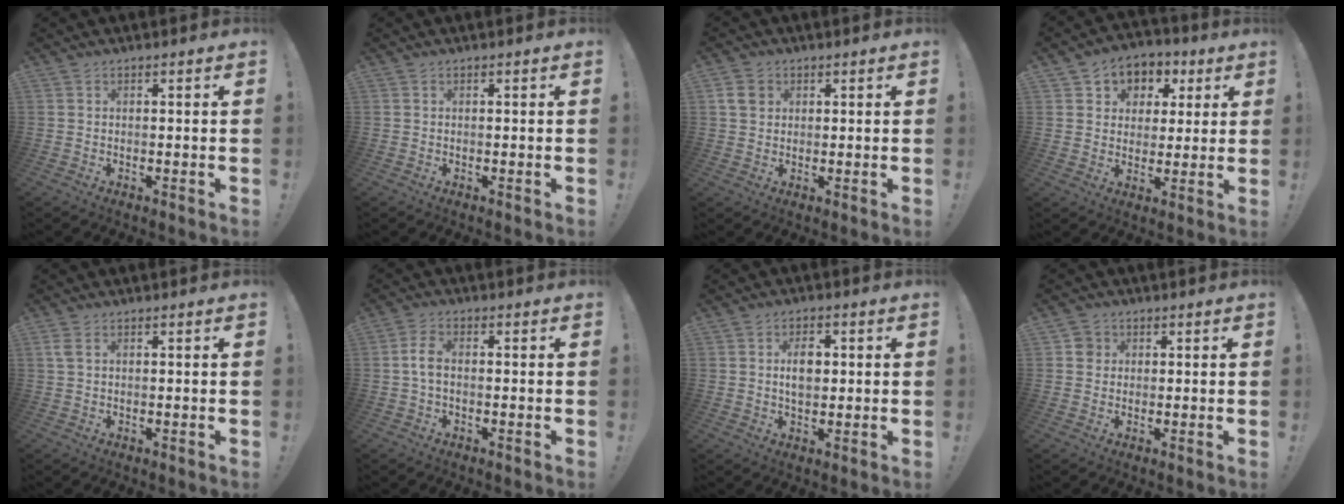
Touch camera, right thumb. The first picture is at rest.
{"total": 0.0}
{"total": 5.4, "force": [1.7, 4.3, 2.8], "torque": [-0.044, 0.005, 0.036]}
{"total": 6.9, "force": [1.9, 6.4, 1.5], "torque": [-0.011, -0.016, 0.038]}
{"total": 2.5, "force": [1.1, 1.0, 2.1], "torque": [-0.036, 0.001, 0.018]}
{"total": 4.5, "force": [-0.3, 2.3, 3.9], "torque": [-0.086, 0.009, -0.004]}
{"total": 6.2, "force": [0.8, 4.2, 4.5], "torque": [-0.072, 0.001, 0.009]}
{"total": 3.1, "force": [0.7, 2.9, 0.8], "torque": [-0.006, 0.005, 0.012]}